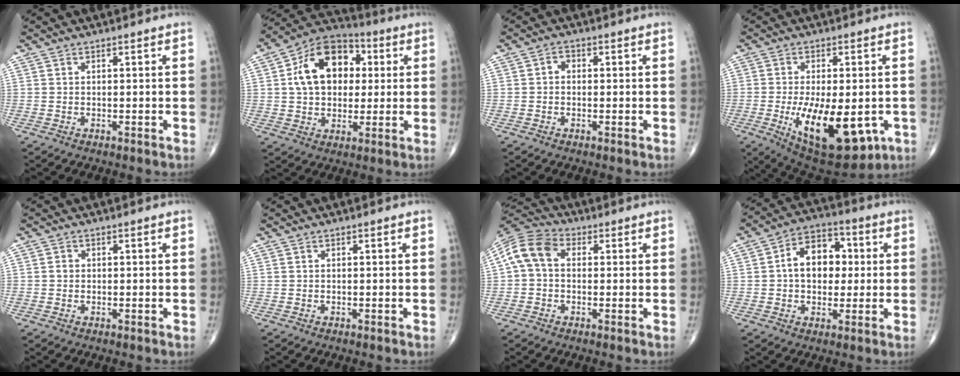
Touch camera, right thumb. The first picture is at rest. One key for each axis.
{"total": 16.0, "fx": 3.1, "fy": 11.3, "fz": 10.9, "tx": -0.146, "ty": 0.015, "tz": 0.044}
{"total": 1.7, "fx": 0.0, "fy": 1.4, "fz": 1.0, "tx": -0.005, "ty": 0.010, "tz": -0.007}
{"total": 18.4, "fx": -5.0, "fy": 8.4, "fz": 15.6, "tx": -0.240, "ty": -0.017, "tz": -0.054}
{"total": 1.1, "fx": 0.0, "fy": 1.0, "fz": 0.4, "tx": -0.003, "ty": 0.003, "tz": -0.001}
{"total": 0.0}
{"total": 8.7, "fx": 0.8, "fy": 6.2, "fz": 5.9, "tx": -0.113, "ty": 0.029, "tz": 0.003}
{"total": 11.6, "fx": 1.2, "fy": 8.2, "fz": 8.1, "tx": -0.092, "ty": 0.021, "tz": 0.011}